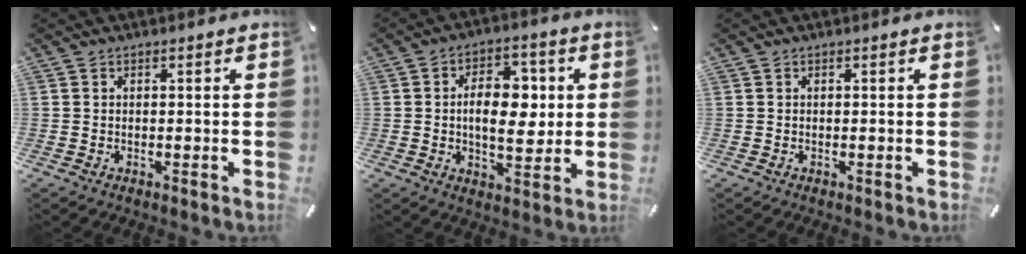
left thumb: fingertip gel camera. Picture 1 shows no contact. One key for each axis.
{"total": 12.0, "fx": 1.2, "fy": 7.4, "fz": 9.4, "tx": -0.136, "ty": 0.002, "tz": 0.018}
{"total": 0.0}